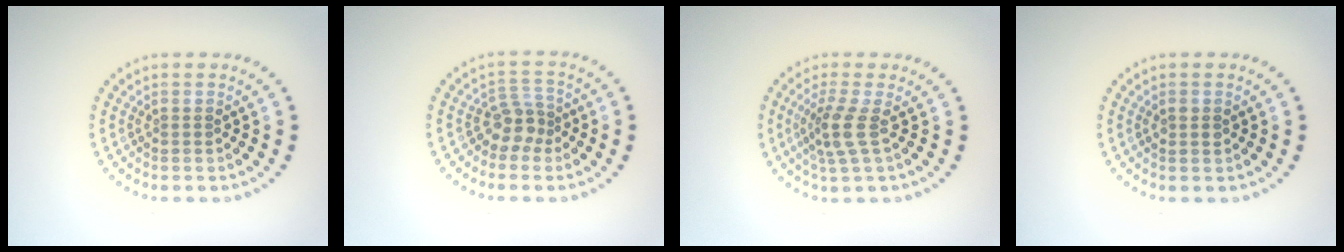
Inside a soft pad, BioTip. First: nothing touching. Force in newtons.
{"total": 2.4, "press": 1.8, "slide": 1.5}
{"total": 2.7, "press": 2.0, "slide": 1.8}
{"total": 1.2, "press": 1.2, "slide": 0.1}